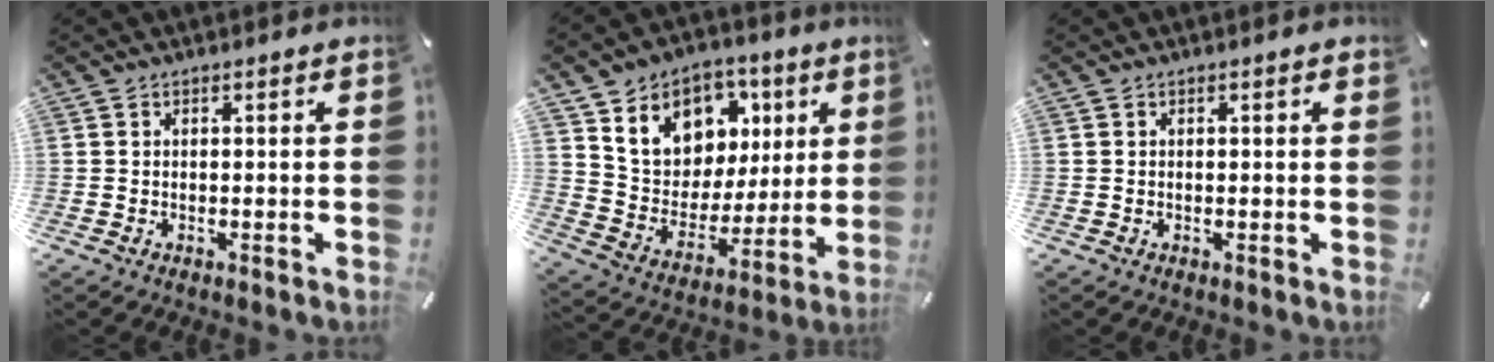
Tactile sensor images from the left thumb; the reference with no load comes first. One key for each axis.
{"total": 13.1, "fx": 5.9, "fy": 11.2, "fz": 3.1, "tx": -0.060, "ty": -0.043, "tz": 0.117}
{"total": 0.6, "fx": 0.2, "fy": 0.1, "fz": 0.6, "tx": -0.010, "ty": 0.001, "tz": 0.003}